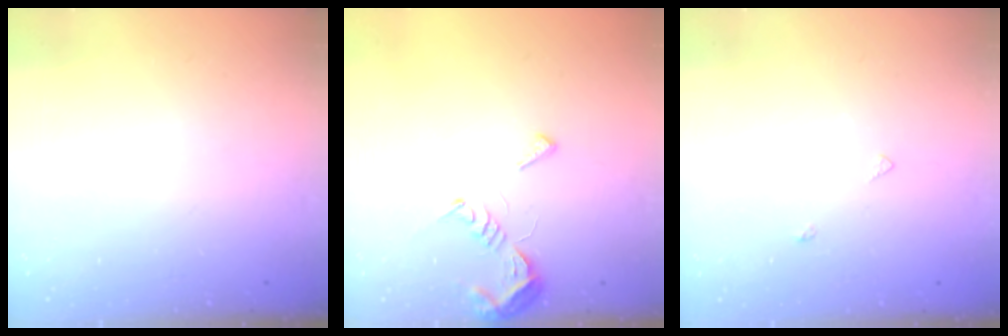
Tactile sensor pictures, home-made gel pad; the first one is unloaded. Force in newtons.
{"total": 7.4, "press": 7.4, "slide": 0.6}
{"total": 4.4, "press": 4.4, "slide": 0.4}